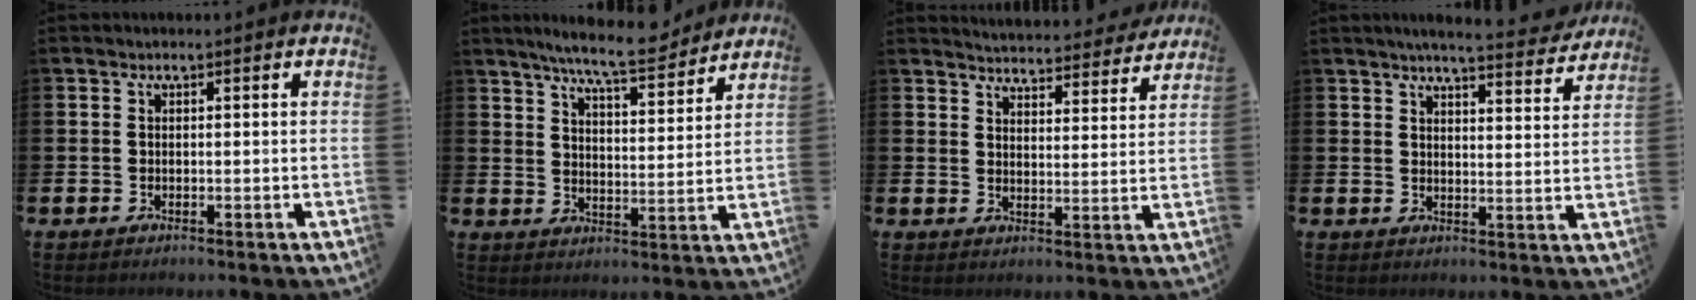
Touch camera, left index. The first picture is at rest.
{"total": 8.2, "force": [7.6, 0.5, 2.9], "torque": [-0.069, -0.042, 0.133]}
{"total": 4.9, "force": [4.8, 0.5, 0.0], "torque": [-0.005, -0.045, 0.082]}
{"total": 5.6, "force": [5.3, 0.2, 1.7], "torque": [-0.035, -0.030, 0.091]}